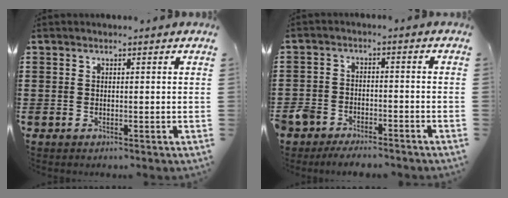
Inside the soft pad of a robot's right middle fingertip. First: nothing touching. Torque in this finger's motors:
{"motor_torque": [0.11, -0.16, 0.19, 0.07]}